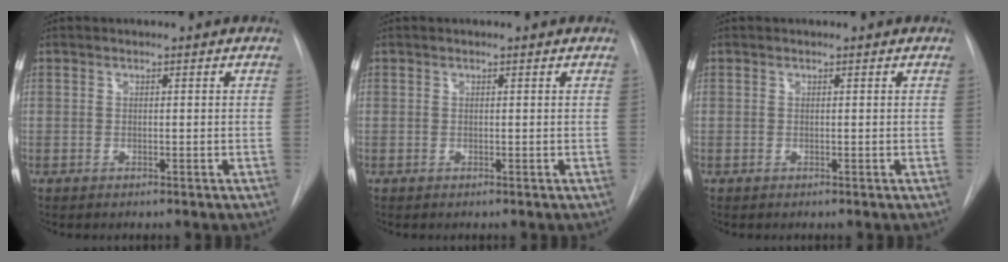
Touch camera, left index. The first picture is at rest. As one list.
[{"total": 0.0}, {"total": 0.0}]